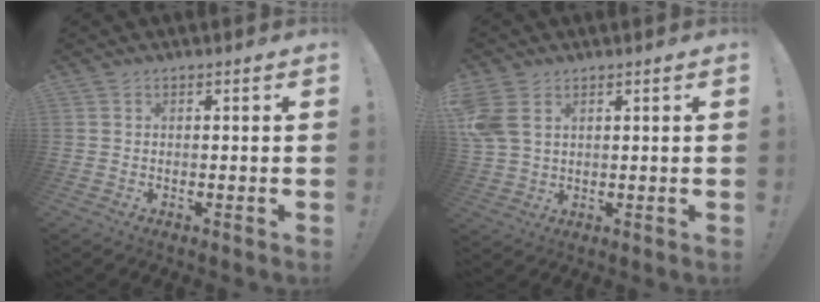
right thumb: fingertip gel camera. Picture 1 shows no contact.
{"total": 7.0, "force": [2.9, 4.7, 4.3], "torque": [-0.084, -0.006, 0.060]}